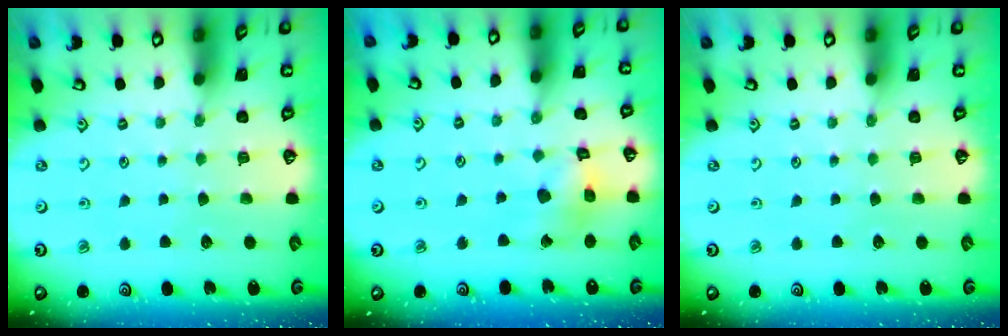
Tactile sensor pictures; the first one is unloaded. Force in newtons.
{"total": 9.7, "press": 9.6, "slide": 1.1}
{"total": 0.0}